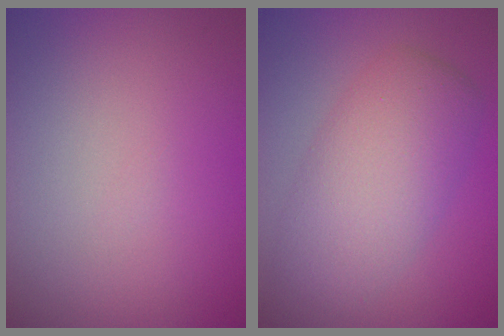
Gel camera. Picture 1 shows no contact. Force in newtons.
{"total": 6.1, "press": 6.1, "slide": 0.1}